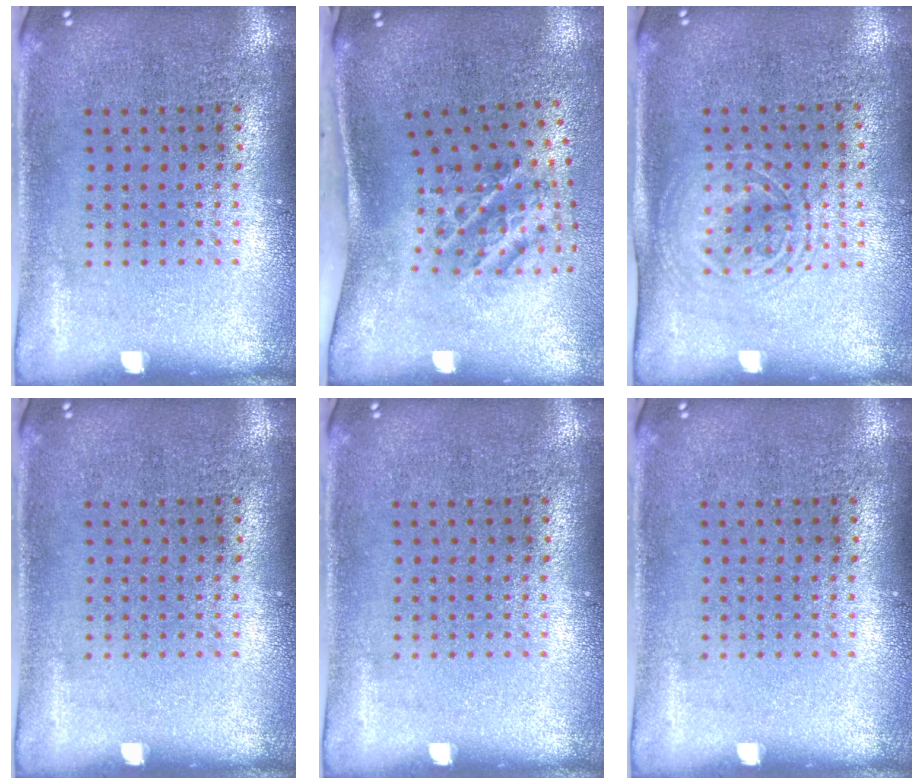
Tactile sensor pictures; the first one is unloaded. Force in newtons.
{"total": 1.8, "press": 1.2, "slide": 1.3}
{"total": 1.5, "press": 1.3, "slide": 0.6}
{"total": 0.0}
{"total": 0.0}
{"total": 0.0}